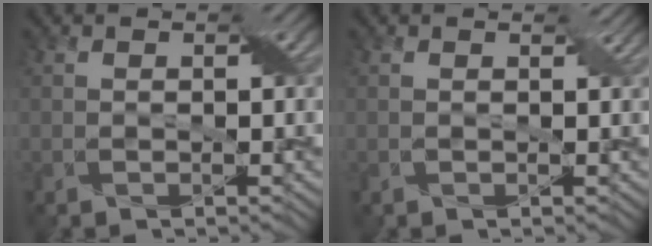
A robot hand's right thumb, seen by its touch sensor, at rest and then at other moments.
{"total": 0.6, "force": [0.5, 0.1, 0.2], "torque": [-0.007, -0.003, 0.011]}